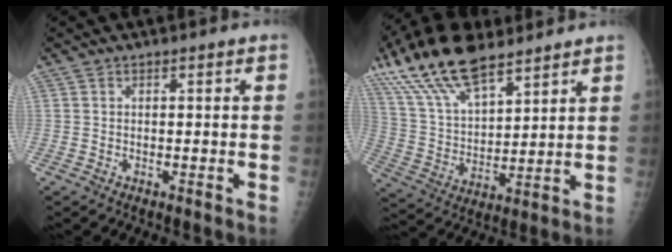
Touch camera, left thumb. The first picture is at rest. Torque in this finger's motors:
{"motor_torque": [0.45, 0.39, 1.22, -1.56, 0.40]}